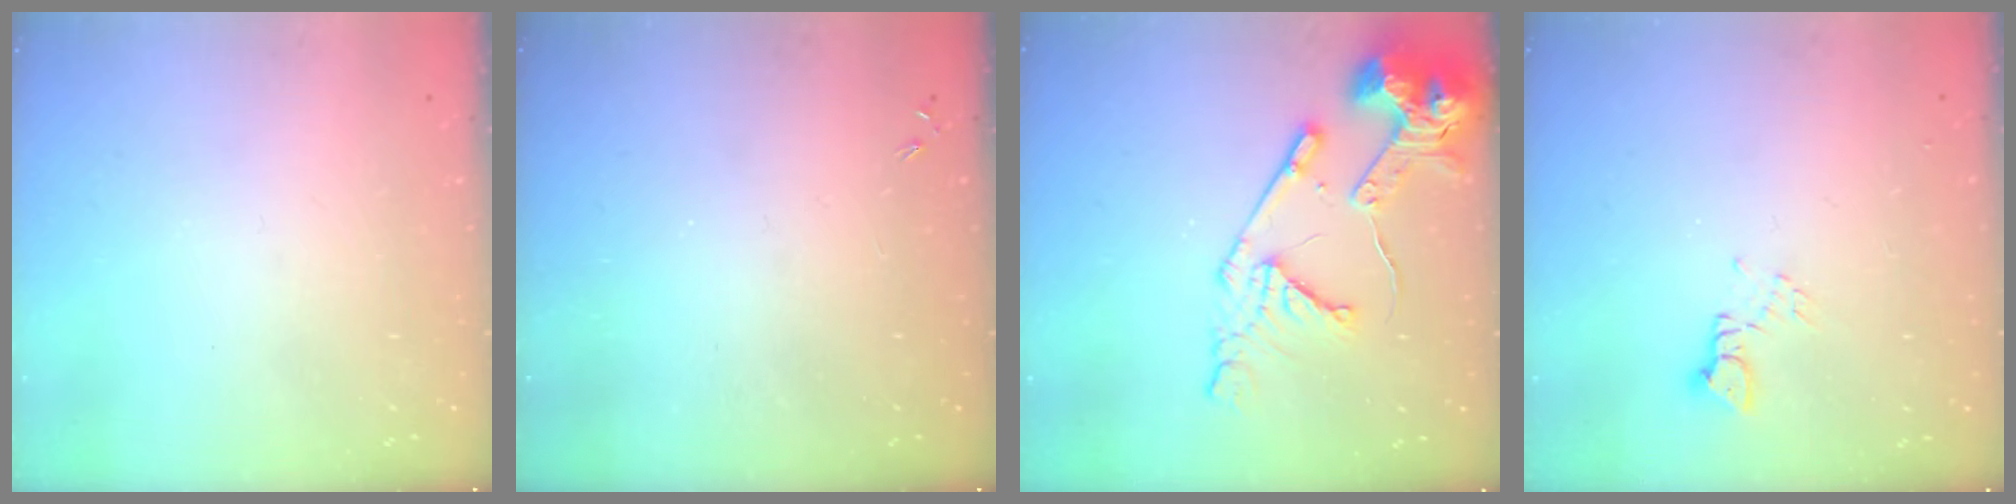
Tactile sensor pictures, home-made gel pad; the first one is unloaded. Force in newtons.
{"total": 0.0}
{"total": 16.0, "press": 15.9, "slide": 1.7}
{"total": 2.2, "press": 2.2, "slide": 0.3}